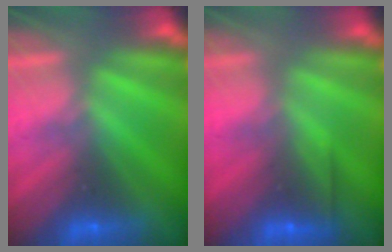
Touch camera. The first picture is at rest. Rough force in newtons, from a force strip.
{"total": 2.6}